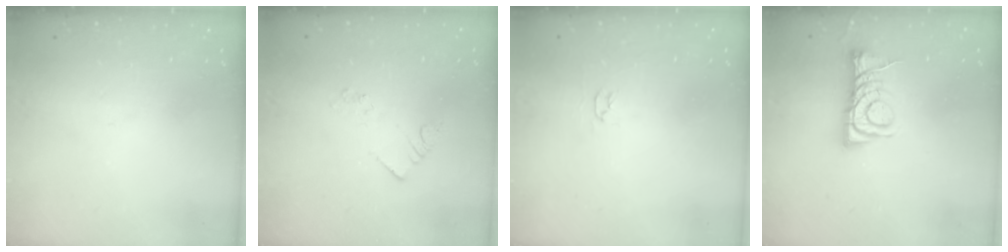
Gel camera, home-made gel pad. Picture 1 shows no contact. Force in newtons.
{"total": 2.2, "press": 2.2, "slide": 0.1}
{"total": 2.0, "press": 2.0, "slide": 0.3}
{"total": 8.8, "press": 8.8, "slide": 0.7}